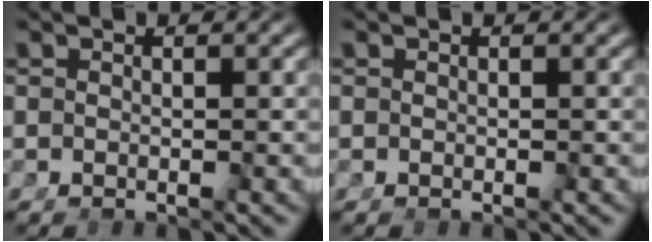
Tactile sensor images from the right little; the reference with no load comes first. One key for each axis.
{"total": 0.0}